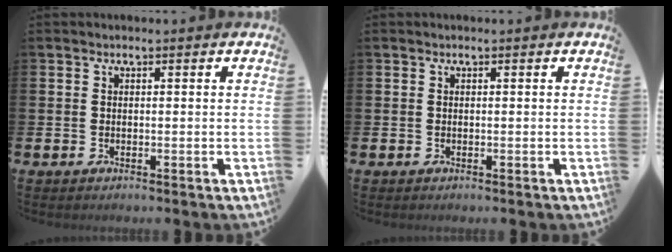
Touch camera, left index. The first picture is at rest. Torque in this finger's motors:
{"motor_torque": [0.00, 0.00, 0.00, 0.02]}